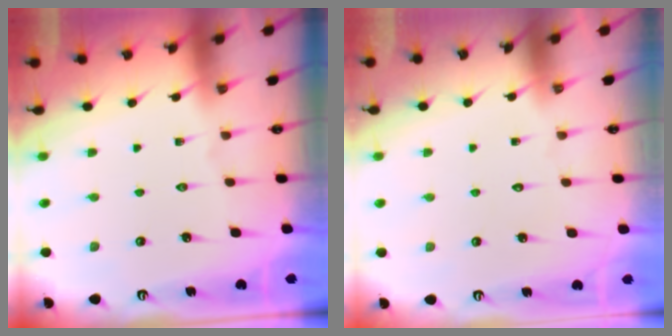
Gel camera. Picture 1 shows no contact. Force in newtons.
{"total": 1.7, "press": 1.7, "slide": 0.1}